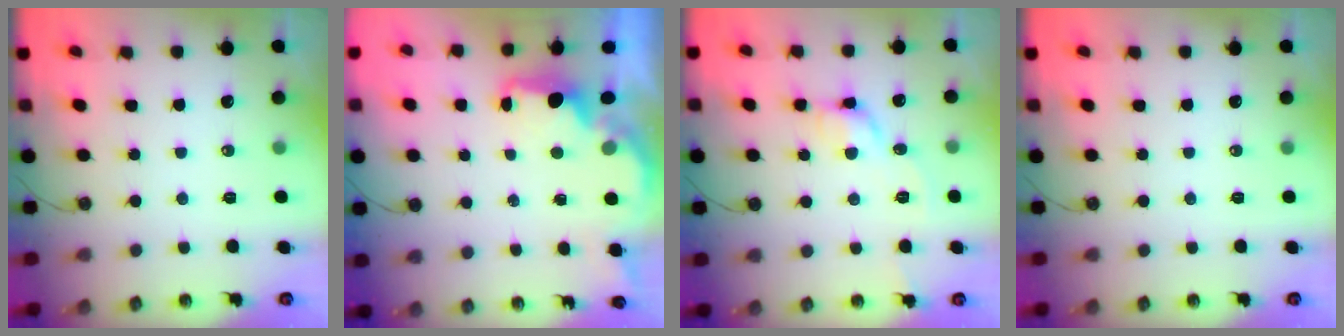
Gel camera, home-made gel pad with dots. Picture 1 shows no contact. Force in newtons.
{"total": 1.9, "press": 1.7, "slide": 0.7}
{"total": 8.6, "press": 8.5, "slide": 1.2}
{"total": 0.0}